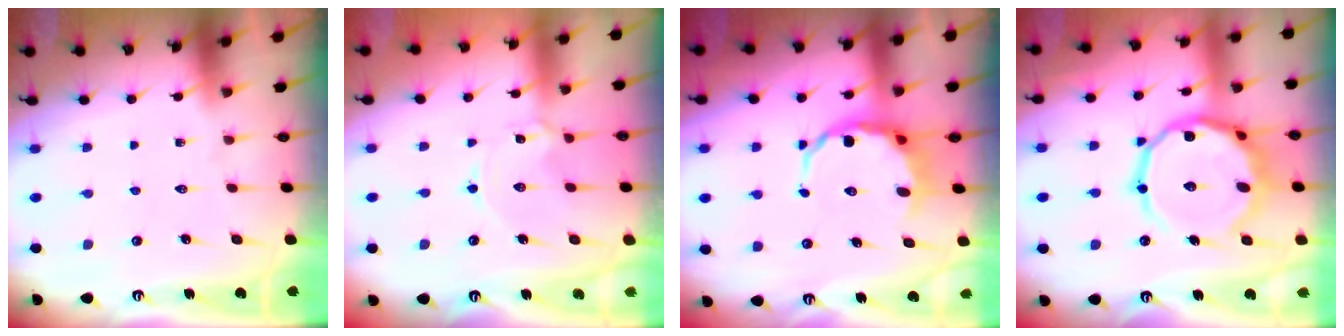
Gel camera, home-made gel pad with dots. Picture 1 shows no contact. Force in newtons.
{"total": 1.7, "press": 1.7, "slide": 0.1}
{"total": 8.2, "press": 7.8, "slide": 2.6}
{"total": 16.4, "press": 16.3, "slide": 1.9}